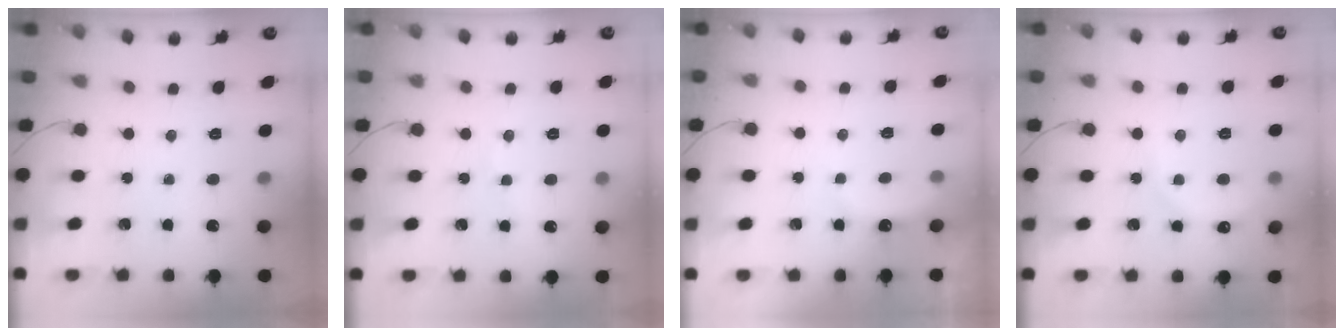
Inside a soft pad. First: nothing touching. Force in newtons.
{"total": 2.2, "press": 2.1, "slide": 0.7}
{"total": 6.7, "press": 6.6, "slide": 1.2}
{"total": 6.0, "press": 5.9, "slide": 1.4}